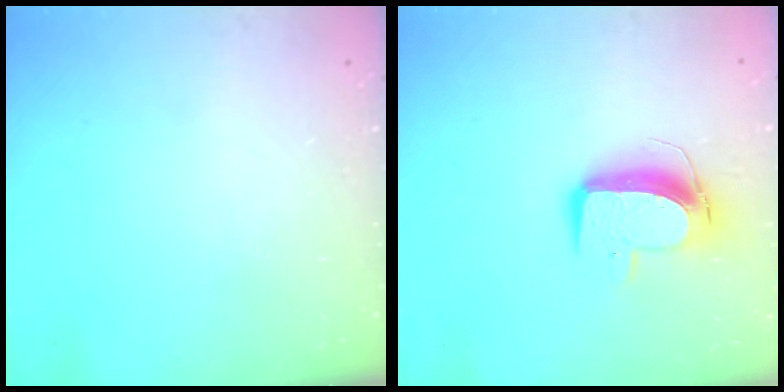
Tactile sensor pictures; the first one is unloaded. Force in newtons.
{"total": 11.1, "press": 11.0, "slide": 1.2}